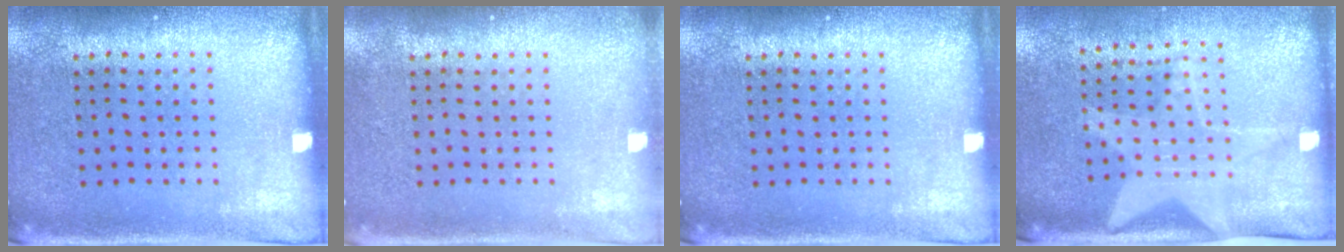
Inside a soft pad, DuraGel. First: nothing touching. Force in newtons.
{"total": 0.7, "press": 0.6, "slide": 0.3}
{"total": 0.0}
{"total": 1.9, "press": 1.5, "slide": 1.1}